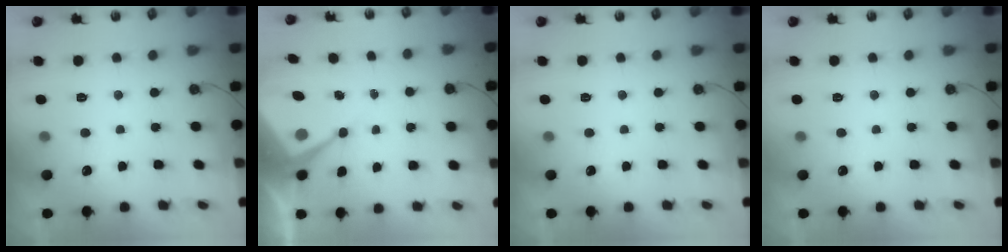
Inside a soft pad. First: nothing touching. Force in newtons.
{"total": 8.9, "press": 8.9, "slide": 0.5}
{"total": 0.0}
{"total": 0.0}